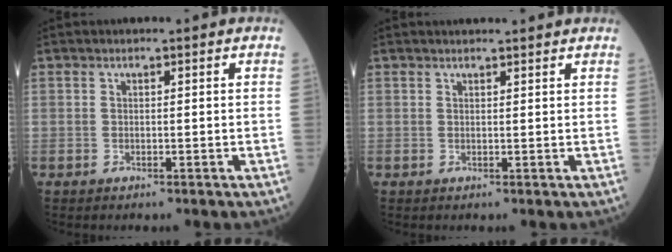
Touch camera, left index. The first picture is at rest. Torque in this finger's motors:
{"motor_torque": [0.09, 0.21, -0.06, 0.00]}